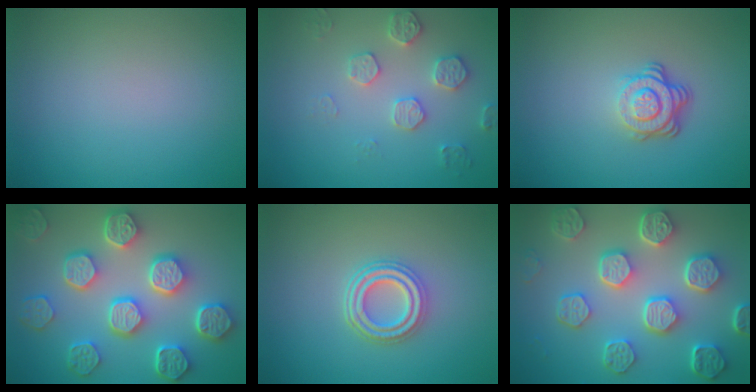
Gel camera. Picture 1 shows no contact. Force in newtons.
{"total": 3.2, "press": 3.1, "slide": 0.7}
{"total": 3.9, "press": 2.7, "slide": 2.8}
{"total": 8.3, "press": 6.5, "slide": 5.2}
{"total": 4.0, "press": 3.1, "slide": 2.6}
{"total": 8.1, "press": 6.2, "slide": 5.3}